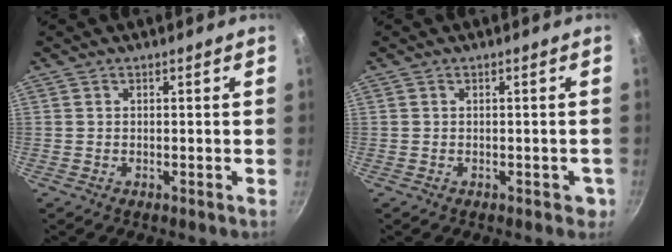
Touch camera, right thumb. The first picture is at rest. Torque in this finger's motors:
{"motor_torque": [-0.12, 0.01, -0.17, 0.03, -0.02]}